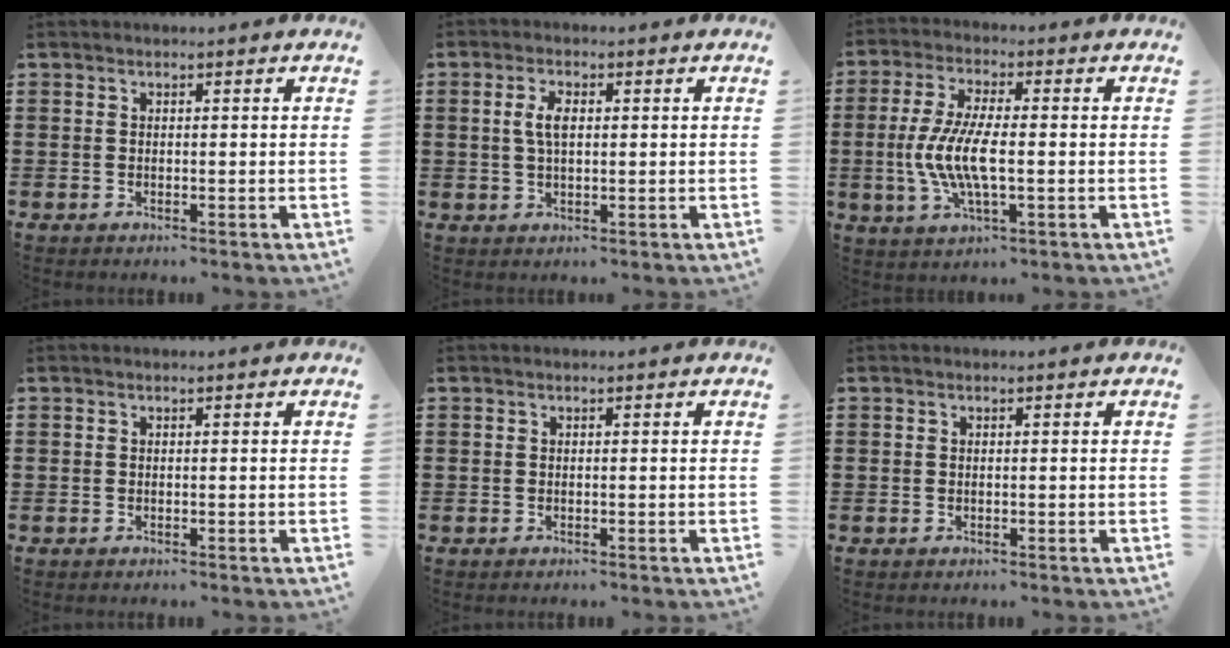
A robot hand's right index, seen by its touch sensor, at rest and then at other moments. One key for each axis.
{"total": 3.9, "fx": 0.6, "fy": 1.7, "fz": 3.5, "tx": -0.072, "ty": 0.009, "tz": 0.007}
{"total": 8.3, "fx": -1.5, "fy": 2.7, "fz": 7.7, "tx": -0.175, "ty": -0.010, "tz": -0.036}
{"total": 0.0}
{"total": 0.0}
{"total": 0.0}